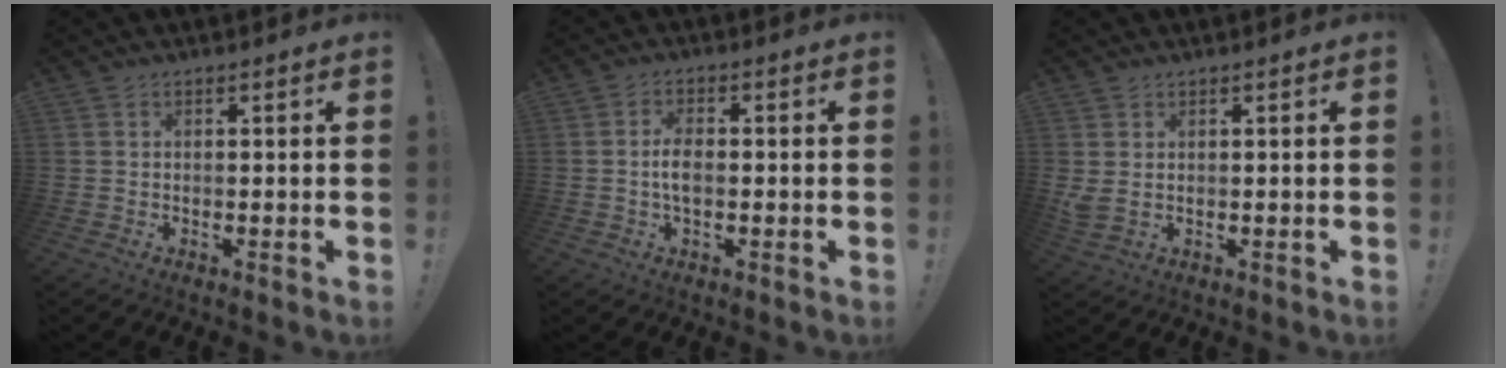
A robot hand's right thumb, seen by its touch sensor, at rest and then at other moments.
{"total": 4.9, "force": [-0.7, 2.5, 4.1], "torque": [-0.073, 0.007, -0.013]}
{"total": 2.6, "force": [1.1, 1.2, 2.1], "torque": [-0.025, -0.010, 0.019]}